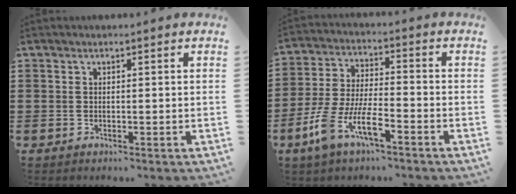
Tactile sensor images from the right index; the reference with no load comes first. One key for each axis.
{"total": 8.8, "fx": -4.8, "fy": 2.6, "fz": 6.9, "tx": -0.174, "ty": -0.012, "tz": -0.097}